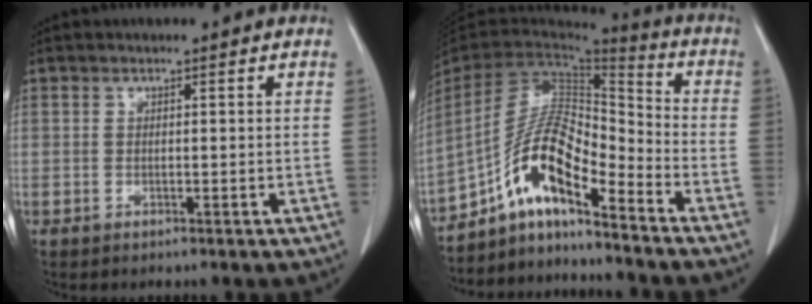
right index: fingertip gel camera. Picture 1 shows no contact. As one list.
[{"total": 12.8, "force": [-8.5, 2.8, 9.2], "torque": [-0.179, 0.022, -0.153]}]